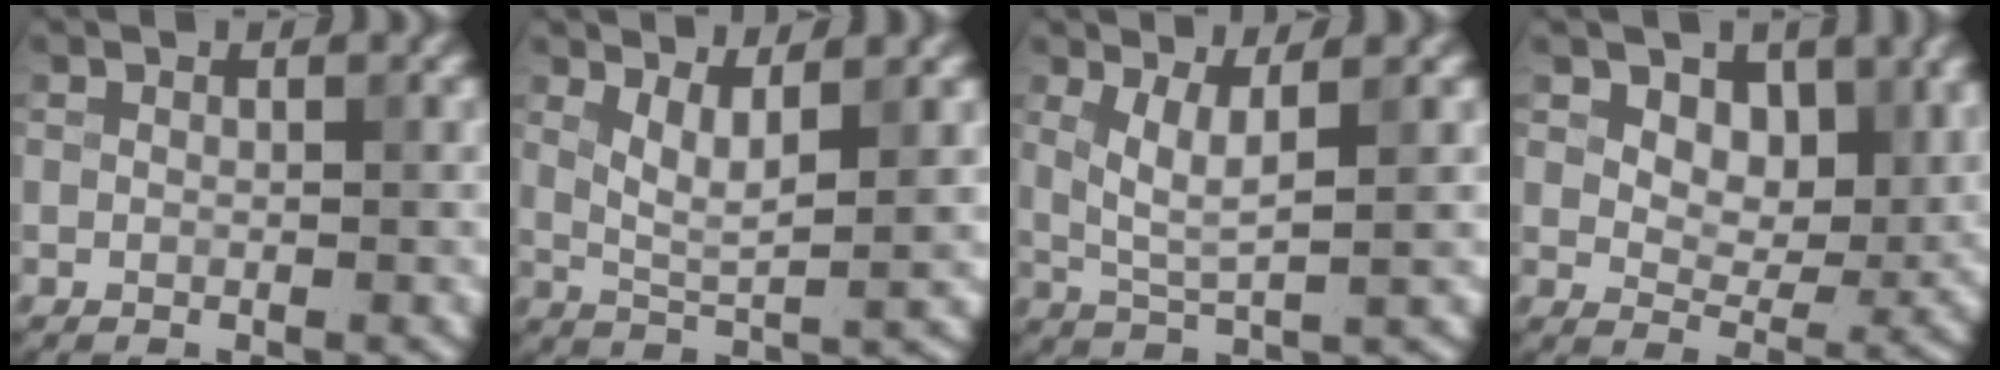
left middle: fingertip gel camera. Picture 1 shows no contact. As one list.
[{"total": 3.3, "force": [1.5, 0.7, 2.9], "torque": [-0.058, -0.008, 0.033]}, {"total": 3.2, "force": [1.1, 0.6, 2.9], "torque": [-0.065, -0.007, 0.028]}, {"total": 5.7, "force": [2.6, 3.7, 3.4], "torque": [-0.051, -0.017, 0.031]}]